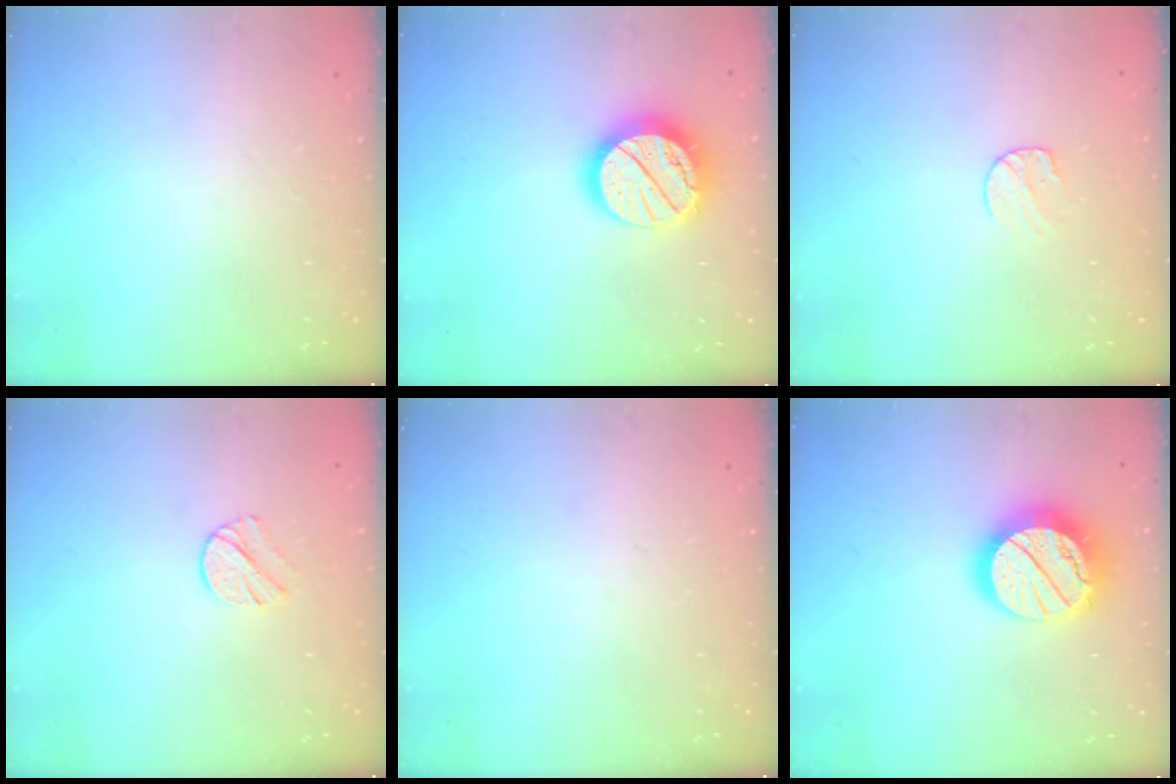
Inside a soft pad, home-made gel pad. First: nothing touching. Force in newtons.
{"total": 18.6, "press": 18.6, "slide": 1.5}
{"total": 6.4, "press": 6.4, "slide": 0.6}
{"total": 6.1, "press": 6.1, "slide": 0.7}
{"total": 0.0}
{"total": 21.2, "press": 21.1, "slide": 1.6}